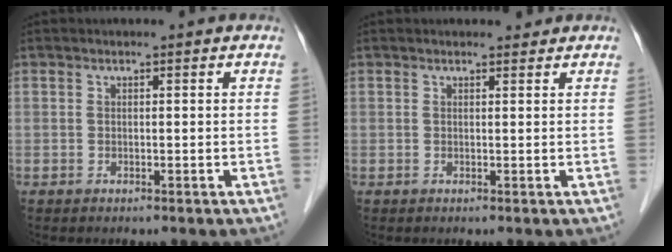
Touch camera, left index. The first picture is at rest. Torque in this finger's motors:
{"motor_torque": [0.14, -0.03, 0.00, 0.01]}